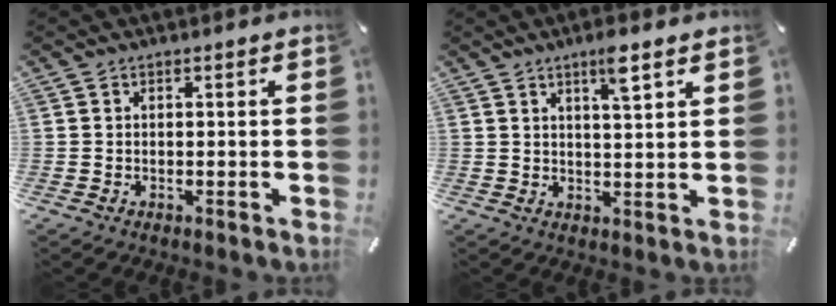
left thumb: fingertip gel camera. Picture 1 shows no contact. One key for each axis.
{"total": 5.7, "fx": 3.6, "fy": 0.8, "fz": 4.3, "tx": -0.069, "ty": -0.015, "tz": 0.054}